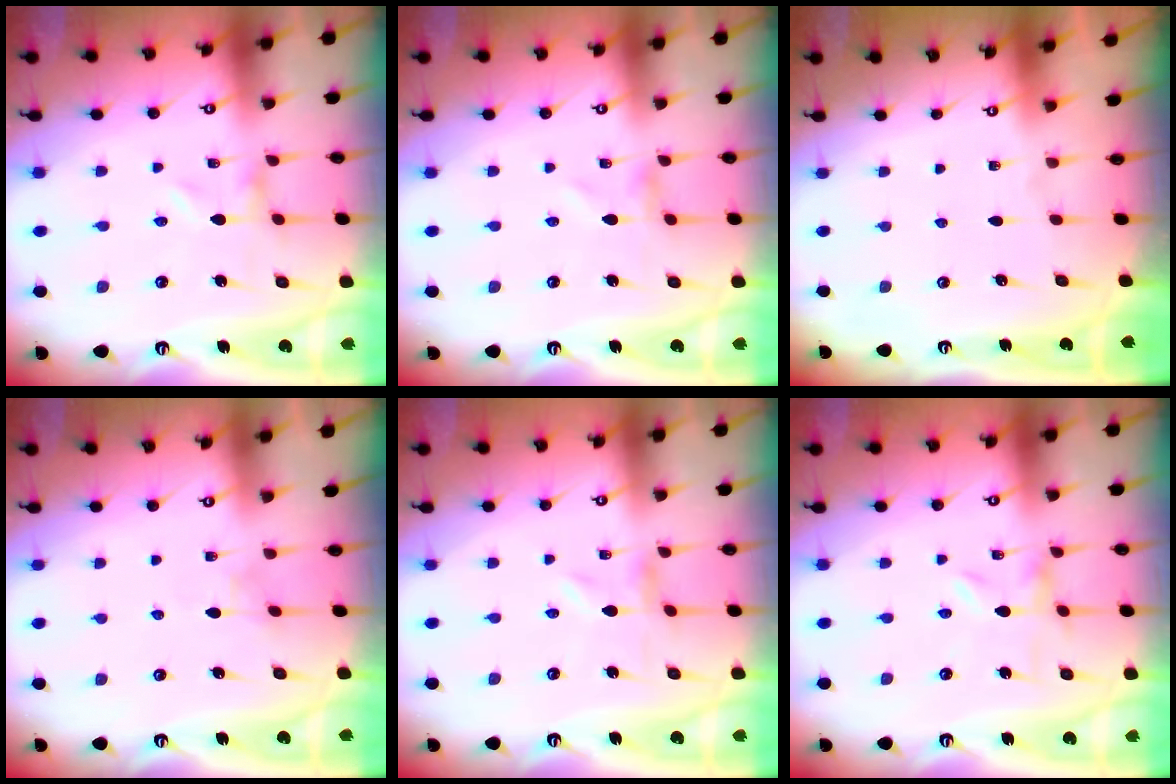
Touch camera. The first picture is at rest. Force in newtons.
{"total": 0.0}
{"total": 0.0}
{"total": 2.3, "press": 2.3, "slide": 0.3}
{"total": 0.0}
{"total": 0.0}